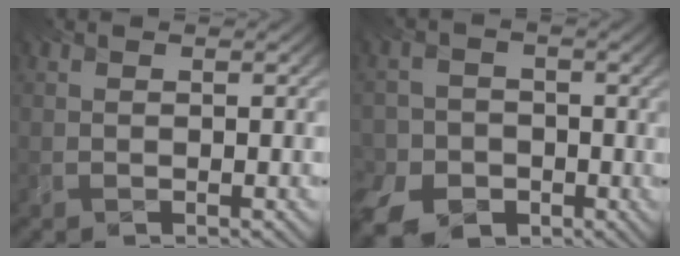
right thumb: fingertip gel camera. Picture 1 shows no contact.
{"total": 6.6, "force": [-4.2, 5.0, 1.1], "torque": [-0.036, -0.023, -0.087]}